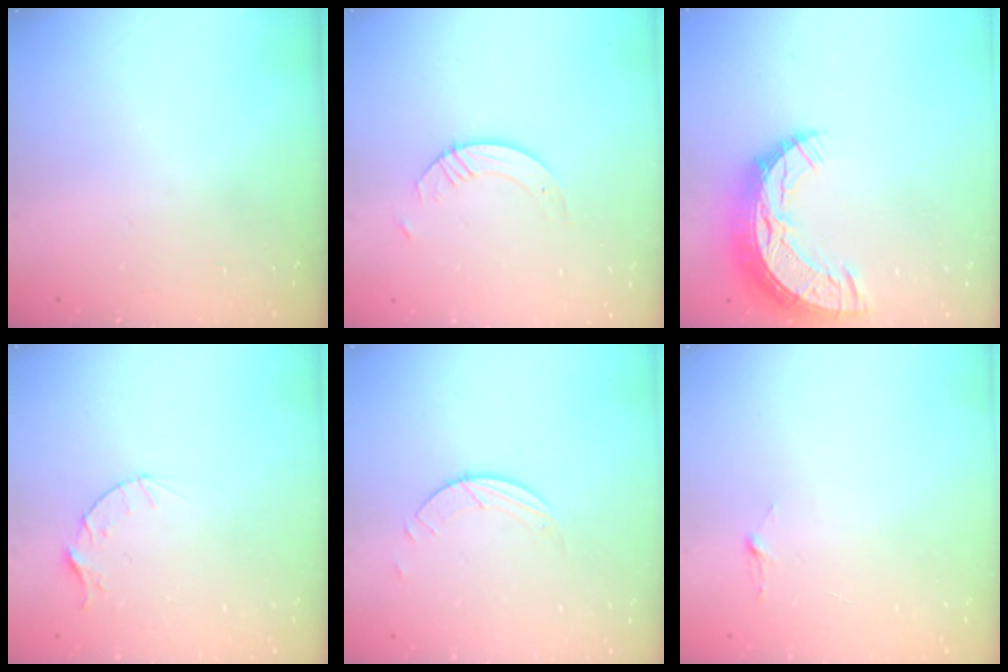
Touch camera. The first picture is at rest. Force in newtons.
{"total": 5.4, "press": 5.4, "slide": 0.5}
{"total": 14.4, "press": 14.3, "slide": 1.2}
{"total": 3.5, "press": 3.5, "slide": 0.4}
{"total": 1.7, "press": 1.7, "slide": 0.2}
{"total": 2.9, "press": 2.9, "slide": 0.3}